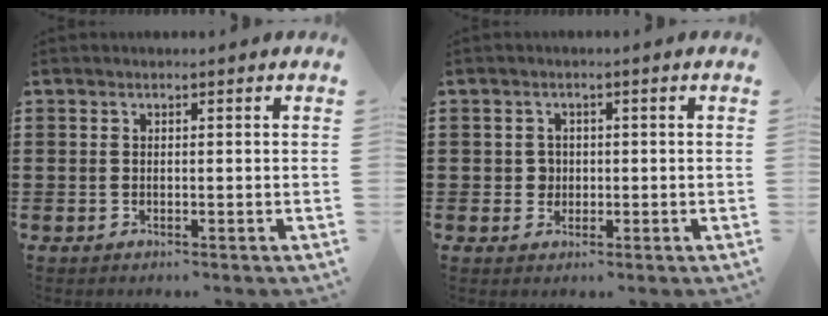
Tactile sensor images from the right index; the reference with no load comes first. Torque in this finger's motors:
{"motor_torque": [-0.47, 0.50, -0.01, 0.01]}